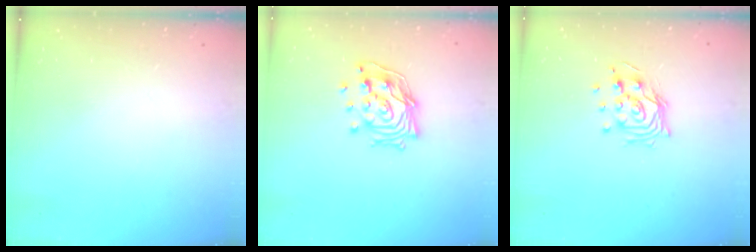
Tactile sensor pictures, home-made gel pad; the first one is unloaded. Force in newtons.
{"total": 14.9, "press": 14.8, "slide": 1.4}
{"total": 11.5, "press": 11.4, "slide": 1.0}